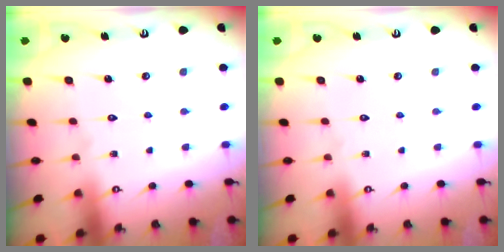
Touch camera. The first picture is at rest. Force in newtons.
{"total": 0.0}